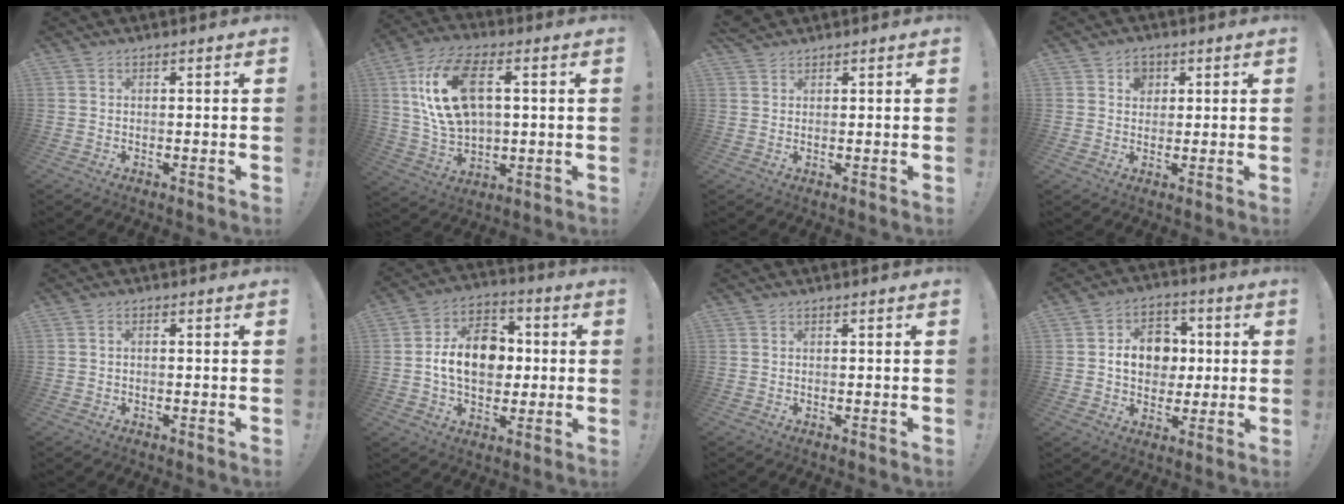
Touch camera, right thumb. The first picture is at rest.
{"total": 16.9, "force": [4.5, 9.9, 13.0], "torque": [-0.241, -0.001, 0.079]}
{"total": 2.6, "force": [2.4, 1.0, 0.3], "torque": [0.000, -0.011, 0.046]}
{"total": 5.1, "force": [2.1, 4.2, 1.8], "torque": [-0.016, -0.006, 0.035]}
{"total": 0.9, "force": [-0.4, 0.3, 0.8], "torque": [-0.017, 0.003, -0.006]}
{"total": 15.4, "force": [0.1, 11.3, 10.5], "torque": [-0.172, 0.013, 0.007]}
{"total": 0.0}
{"total": 12.3, "force": [1.2, 10.1, 6.9], "torque": [-0.097, 0.008, 0.031]}